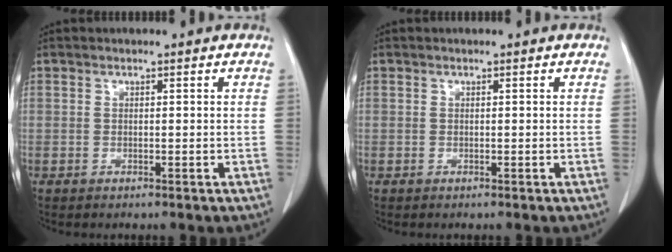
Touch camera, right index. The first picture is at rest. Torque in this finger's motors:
{"motor_torque": [-0.03, 0.03, 0.00, 0.00]}